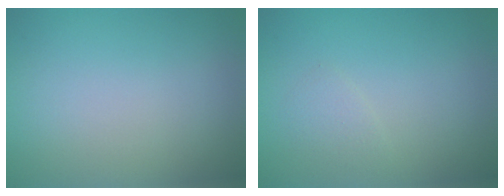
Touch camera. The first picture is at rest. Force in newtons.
{"total": 1.0, "press": 1.0, "slide": 0.0}